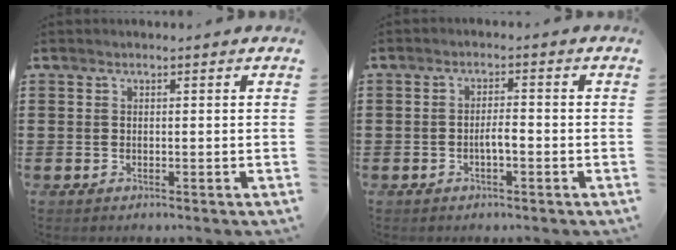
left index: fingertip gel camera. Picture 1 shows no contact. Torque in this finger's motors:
{"motor_torque": [0.09, 0.05, 0.07, 0.05]}